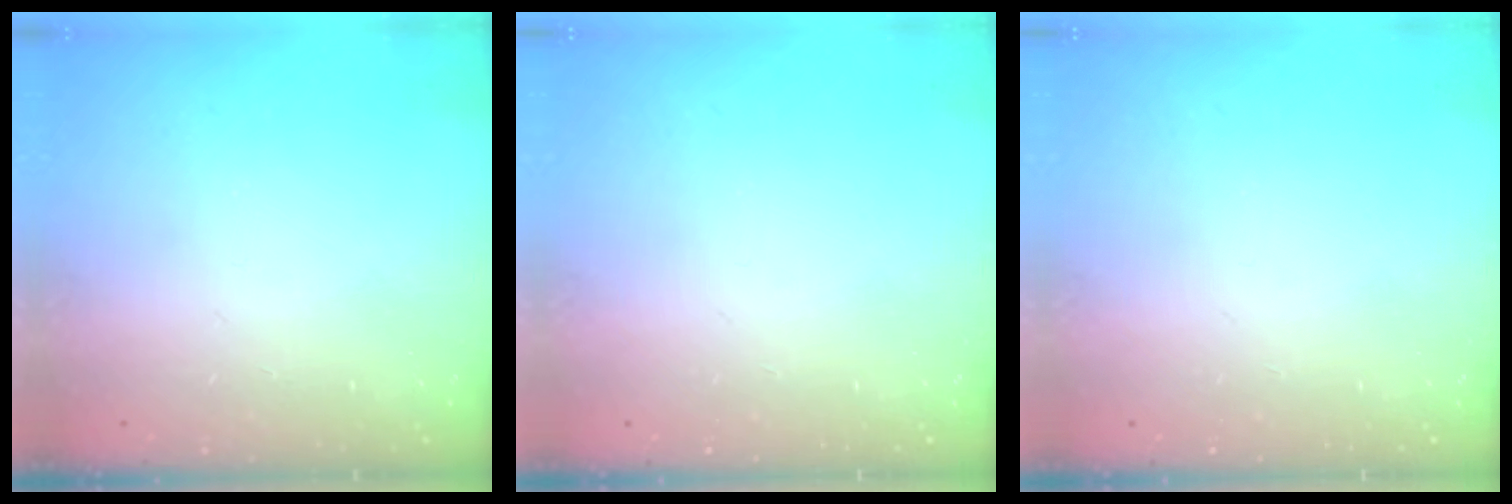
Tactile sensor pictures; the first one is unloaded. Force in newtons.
{"total": 0.0}
{"total": 0.0}